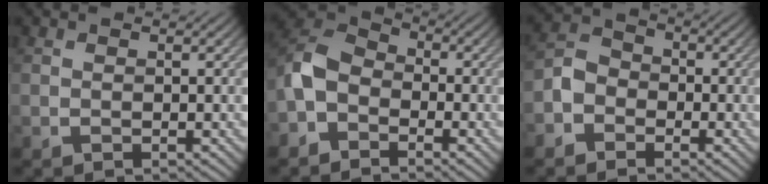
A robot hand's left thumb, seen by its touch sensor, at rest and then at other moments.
{"total": 6.4, "force": [-2.9, 4.3, 3.6], "torque": [-0.079, 0.008, -0.077]}
{"total": 3.9, "force": [-2.2, 2.9, 1.3], "torque": [-0.030, 0.006, -0.054]}